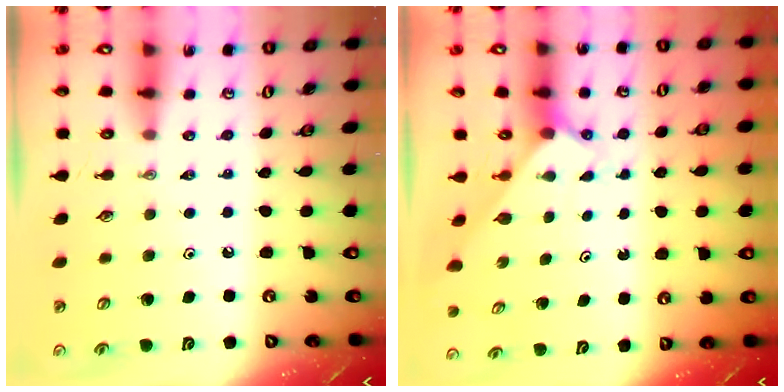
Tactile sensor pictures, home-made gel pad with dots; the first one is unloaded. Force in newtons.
{"total": 2.0, "press": 2.0, "slide": 0.2}